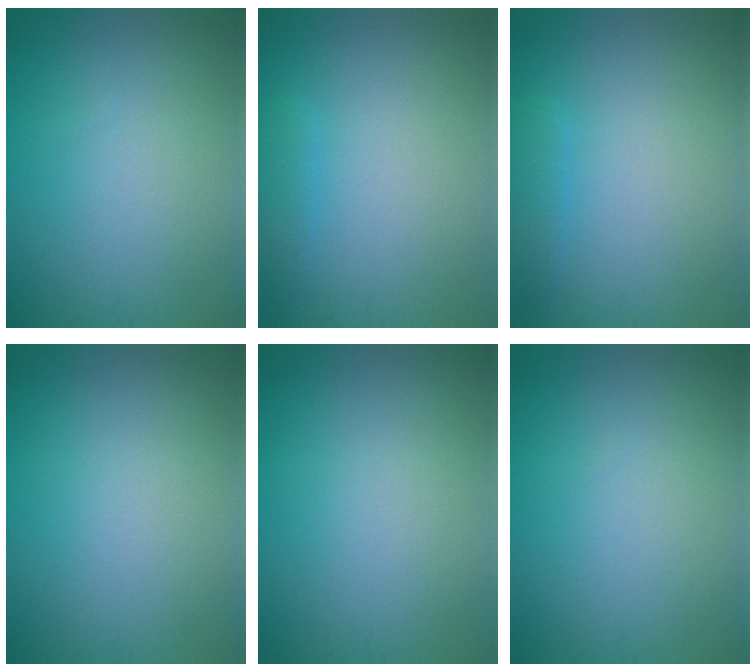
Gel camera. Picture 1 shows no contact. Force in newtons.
{"total": 1.4, "press": 1.4, "slide": 0.1}
{"total": 1.4, "press": 1.4, "slide": 0.1}
{"total": 0.0}
{"total": 0.0}
{"total": 0.0}